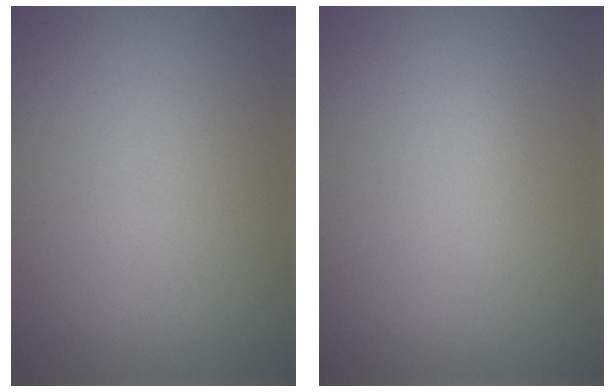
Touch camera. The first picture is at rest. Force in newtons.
{"total": 0.6, "press": 0.6, "slide": 0.0}